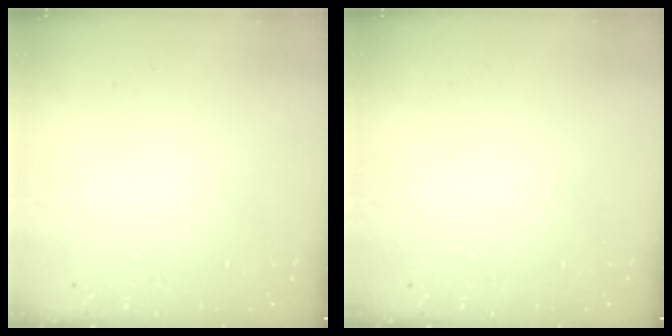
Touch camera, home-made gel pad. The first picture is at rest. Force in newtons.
{"total": 0.0}